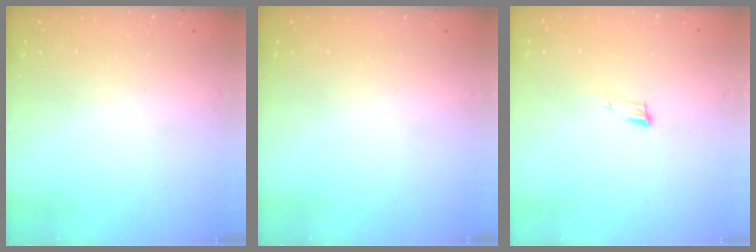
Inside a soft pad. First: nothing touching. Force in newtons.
{"total": 0.0}
{"total": 5.1, "press": 4.9, "slide": 1.1}